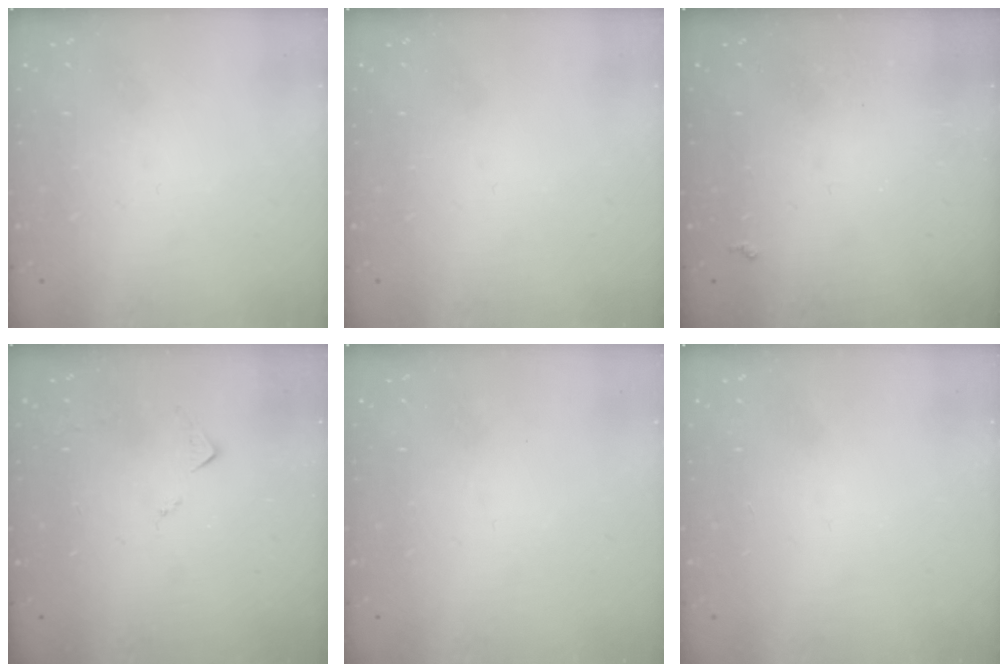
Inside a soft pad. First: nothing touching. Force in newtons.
{"total": 0.0}
{"total": 3.9, "press": 3.8, "slide": 0.6}
{"total": 5.5, "press": 5.5, "slide": 0.7}
{"total": 0.0}
{"total": 1.4, "press": 1.2, "slide": 0.8}